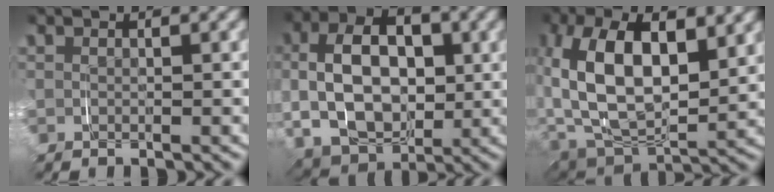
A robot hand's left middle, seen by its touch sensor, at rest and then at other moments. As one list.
[{"total": 8.0, "force": [1.0, 6.1, 5.1], "torque": [-0.057, 0.006, 0.009]}, {"total": 6.5, "force": [1.8, 4.5, 4.4], "torque": [-0.082, -0.001, 0.026]}]